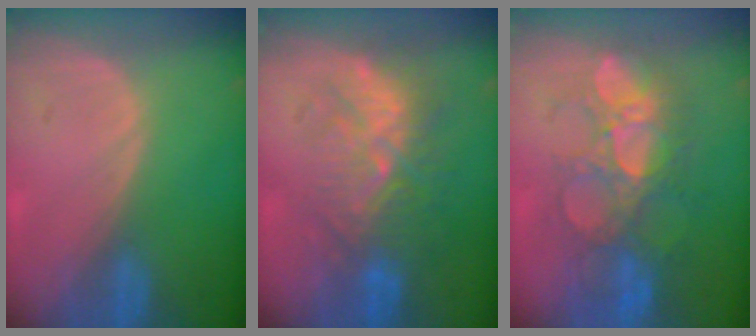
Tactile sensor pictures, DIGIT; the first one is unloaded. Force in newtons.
{"total": 9.1, "press": 8.7, "slide": 2.7}
{"total": 9.5, "press": 9.0, "slide": 3.1}